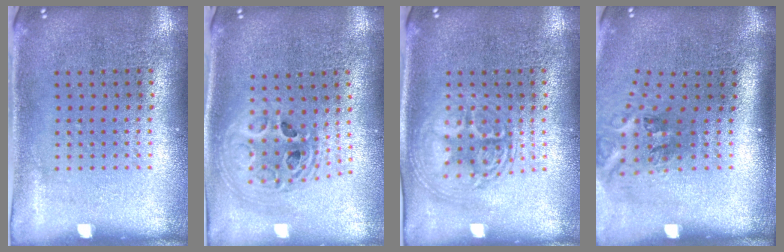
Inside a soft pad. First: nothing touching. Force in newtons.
{"total": 2.1, "press": 1.7, "slide": 1.2}
{"total": 2.9, "press": 2.8, "slide": 0.4}
{"total": 1.7, "press": 1.2, "slide": 1.3}